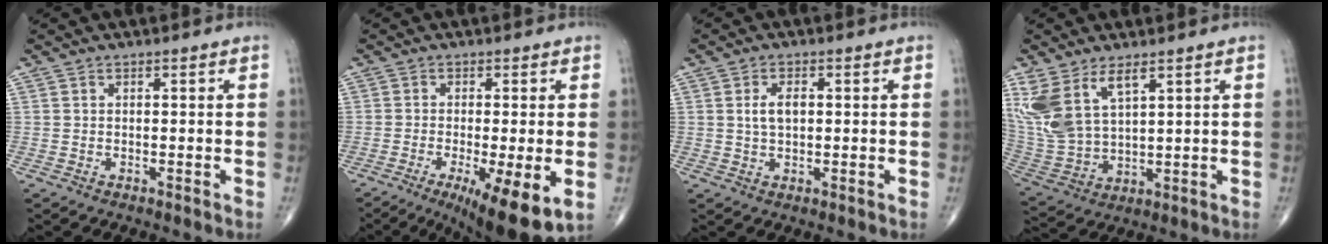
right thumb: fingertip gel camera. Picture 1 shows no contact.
{"total": 12.0, "force": [-4.2, 2.8, 10.9], "torque": [-0.161, -0.021, -0.060]}
{"total": 3.6, "force": [0.5, 1.9, 3.0], "torque": [-0.054, 0.001, 0.009]}
{"total": 12.5, "force": [6.4, 5.7, 9.1], "torque": [-0.201, -0.022, 0.146]}